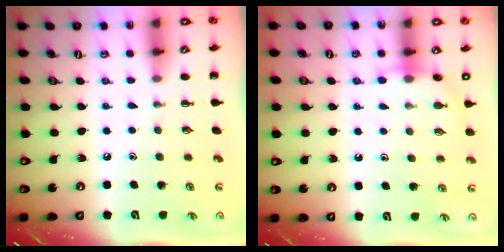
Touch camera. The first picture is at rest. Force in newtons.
{"total": 6.4, "press": 6.3, "slide": 1.3}